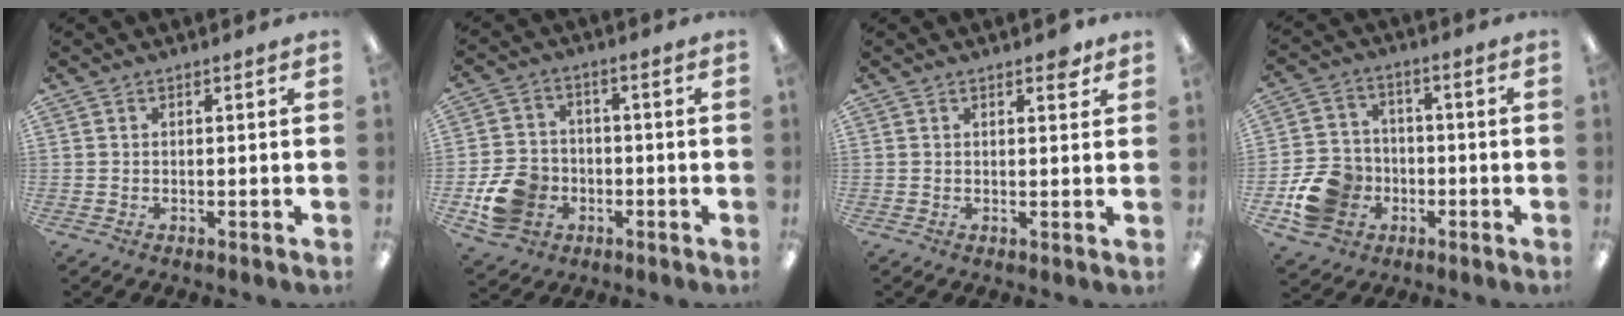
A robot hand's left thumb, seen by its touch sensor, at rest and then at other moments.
{"total": 10.3, "force": [-3.4, 8.4, 4.8], "torque": [-0.109, 0.022, -0.056]}
{"total": 2.7, "force": [1.8, 1.1, 1.6], "torque": [-0.011, -0.007, 0.027]}
{"total": 11.9, "force": [-4.3, 9.9, 5.0], "torque": [-0.108, 0.036, -0.069]}